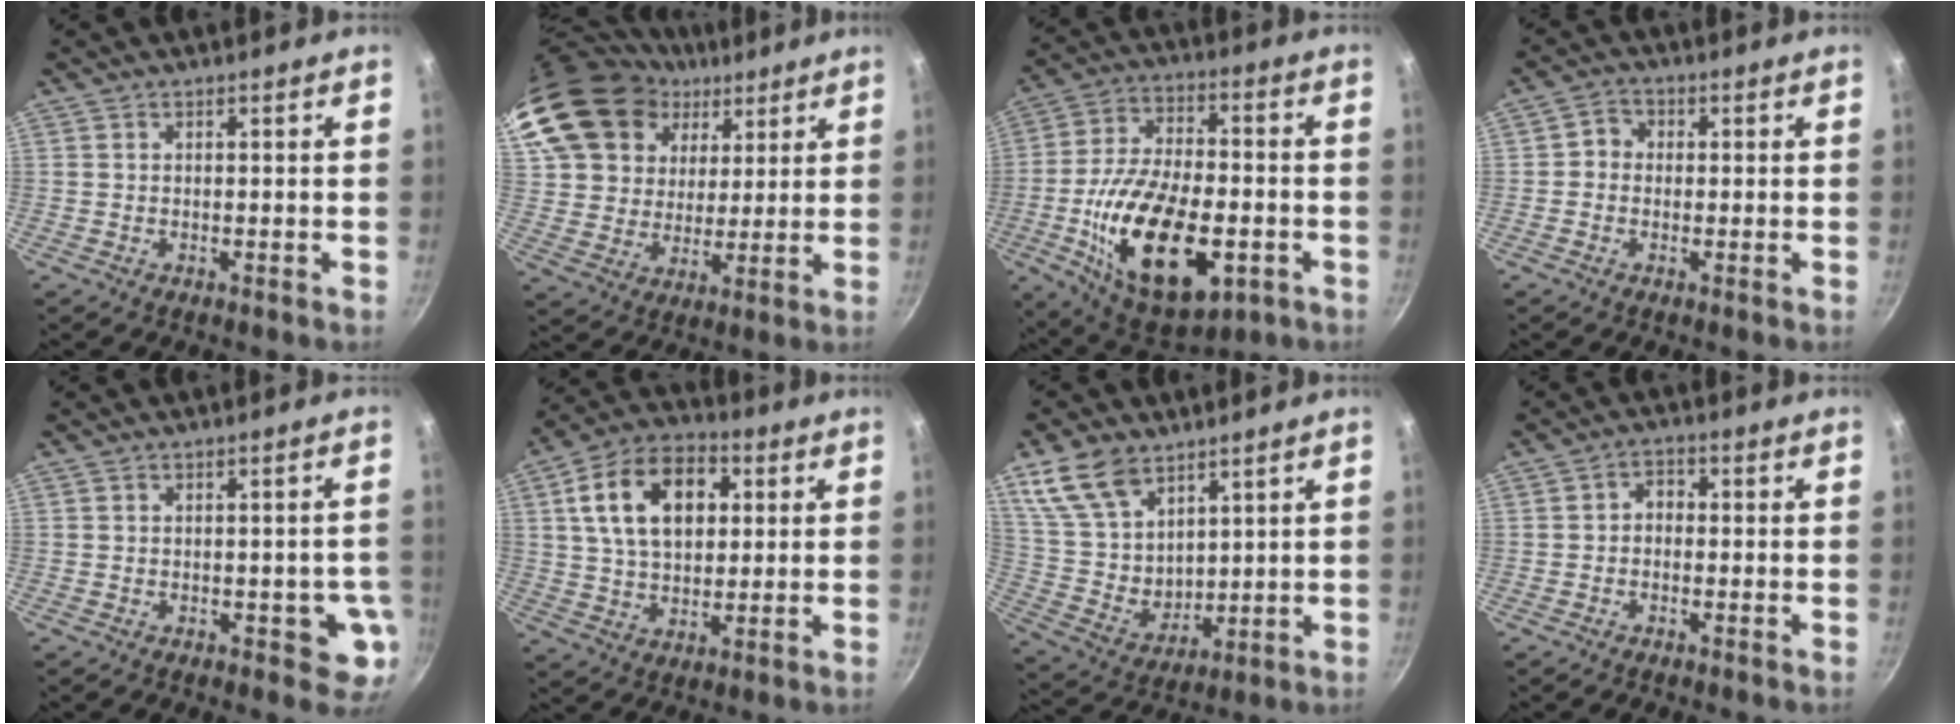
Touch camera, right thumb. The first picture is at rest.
{"total": 21.6, "force": [11.1, 16.2, 9.0], "torque": [-0.173, 0.004, 0.207]}
{"total": 24.4, "force": [-6.7, 12.6, 19.8], "torque": [-0.334, 0.020, -0.105]}
{"total": 3.2, "force": [-0.1, 2.9, 1.3], "torque": [-0.006, 0.008, -0.014]}
{"total": 5.5, "force": [-1.2, 3.1, 4.4], "torque": [-0.023, 0.000, -0.015]}
{"total": 16.9, "force": [4.3, 11.0, 12.0], "torque": [-0.177, 0.011, 0.064]}
{"total": 13.6, "force": [8.1, 8.3, 6.9], "torque": [-0.106, -0.044, 0.173]}
{"total": 2.8, "force": [-0.4, 2.2, 1.7], "torque": [-0.017, 0.012, -0.014]}